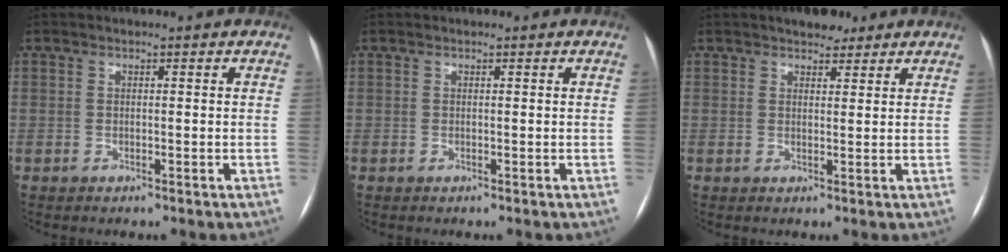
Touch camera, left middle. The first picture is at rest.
{"total": 0.0}
{"total": 3.6, "force": [2.8, 1.7, 1.4], "torque": [-0.018, 0.007, 0.041]}